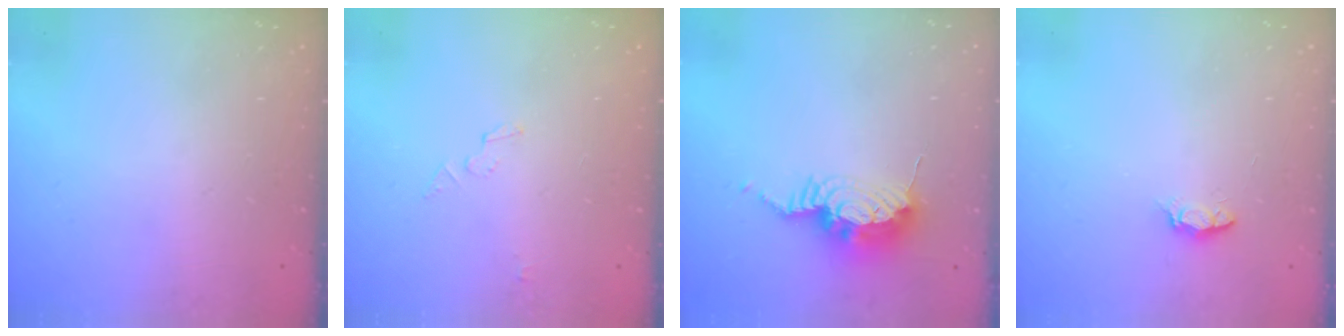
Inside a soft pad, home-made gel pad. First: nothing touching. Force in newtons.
{"total": 2.9, "press": 2.9, "slide": 0.2}
{"total": 10.9, "press": 10.8, "slide": 0.9}
{"total": 3.3, "press": 3.3, "slide": 0.4}